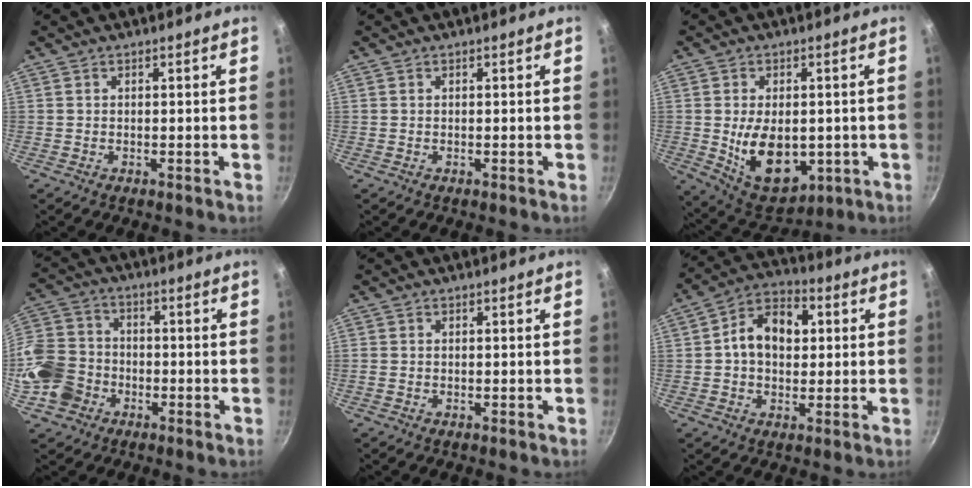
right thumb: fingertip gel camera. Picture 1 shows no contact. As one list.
[{"total": 0.0}, {"total": 14.1, "force": [-1.5, 9.0, 10.7], "torque": [-0.141, -0.016, -0.001]}, {"total": 12.0, "force": [-4.1, 10.0, 5.2], "torque": [-0.085, 0.040, -0.093]}, {"total": 0.7, "force": [-0.3, 0.6, 0.3], "torque": [-0.005, 0.001, -0.007]}, {"total": 11.3, "force": [1.5, 8.2, 7.7], "torque": [-0.092, 0.019, 0.008]}]